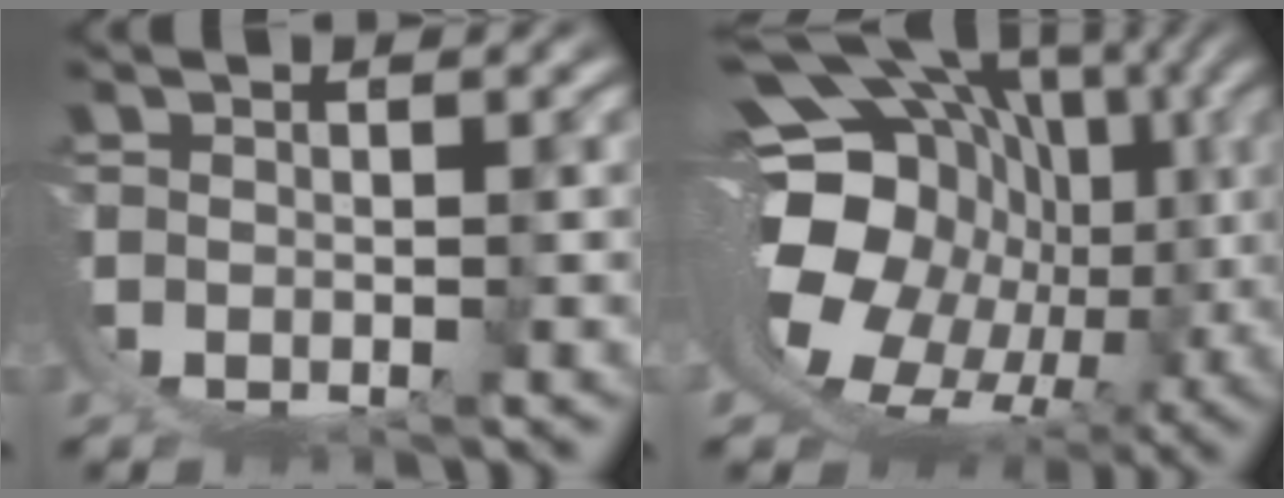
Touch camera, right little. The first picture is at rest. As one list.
[{"total": 19.1, "force": [-0.4, 13.8, 13.1], "torque": [-0.234, -0.058, 0.017]}]